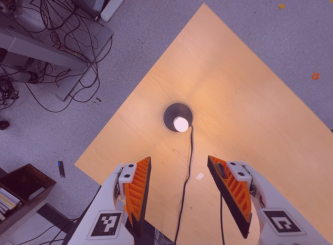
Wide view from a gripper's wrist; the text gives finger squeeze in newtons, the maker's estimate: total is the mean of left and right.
{"total": 0.0}